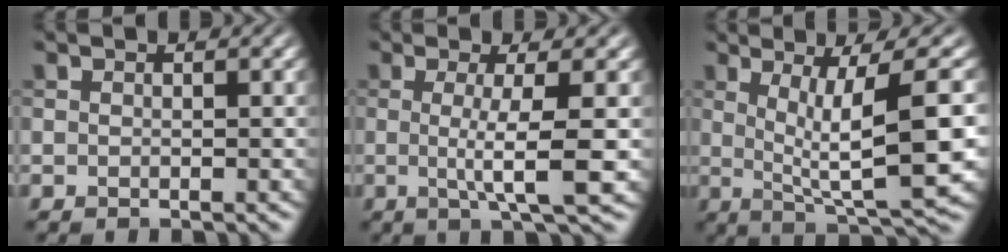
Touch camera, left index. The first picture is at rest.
{"total": 4.8, "force": [-0.2, 0.7, 4.7], "torque": [-0.076, -0.007, -0.006]}
{"total": 9.6, "force": [1.0, 1.9, 9.3], "torque": [-0.137, 0.002, 0.020]}